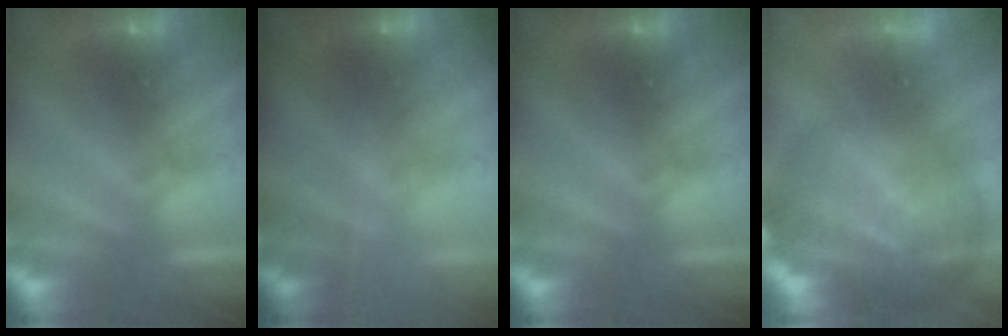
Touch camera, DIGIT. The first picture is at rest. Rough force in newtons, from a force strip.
{"total": 1.8}
{"total": 0.0}
{"total": 7.4}